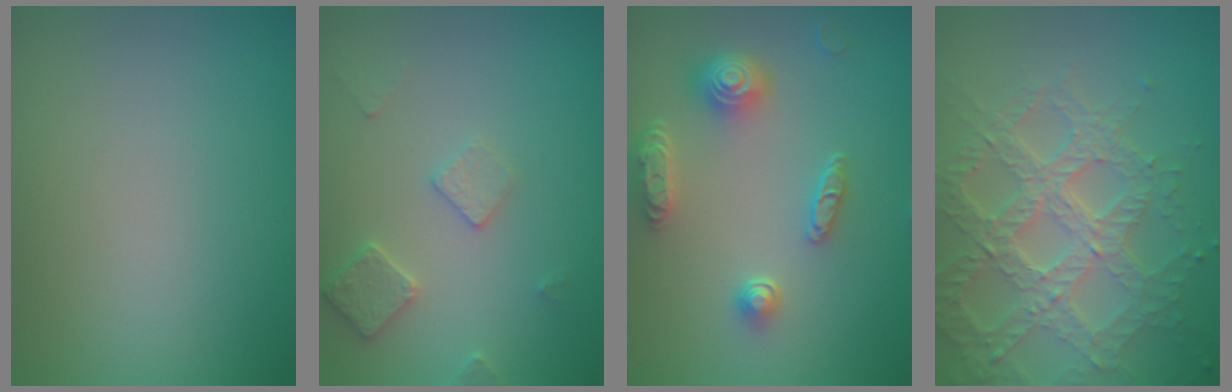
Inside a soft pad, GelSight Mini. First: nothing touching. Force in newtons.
{"total": 2.5, "press": 2.4, "slide": 0.4}
{"total": 4.7, "press": 3.9, "slide": 2.5}
{"total": 6.9, "press": 5.3, "slide": 4.5}